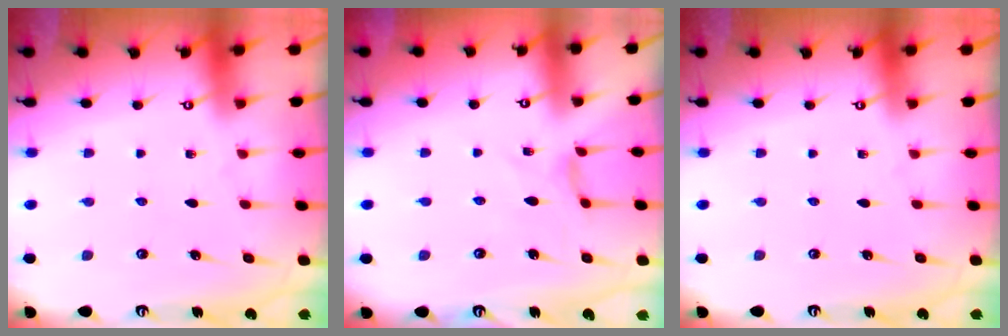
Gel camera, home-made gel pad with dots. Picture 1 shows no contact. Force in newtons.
{"total": 2.5, "press": 2.4, "slide": 0.4}
{"total": 0.0}